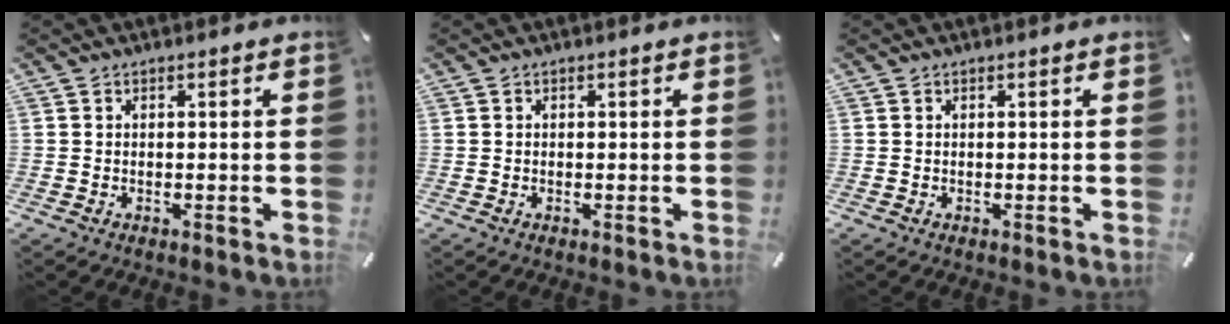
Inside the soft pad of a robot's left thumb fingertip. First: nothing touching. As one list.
[{"total": 0.0}, {"total": 0.0}]